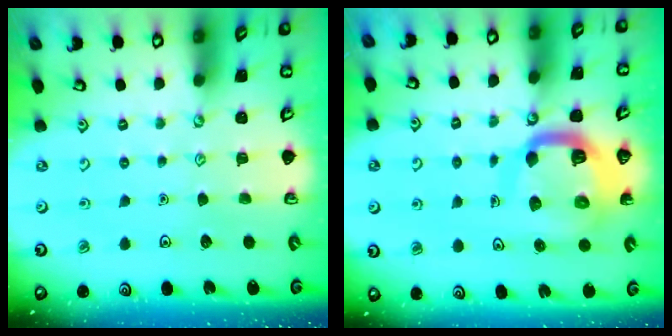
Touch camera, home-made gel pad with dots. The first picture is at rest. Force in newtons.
{"total": 12.8, "press": 12.7, "slide": 1.6}